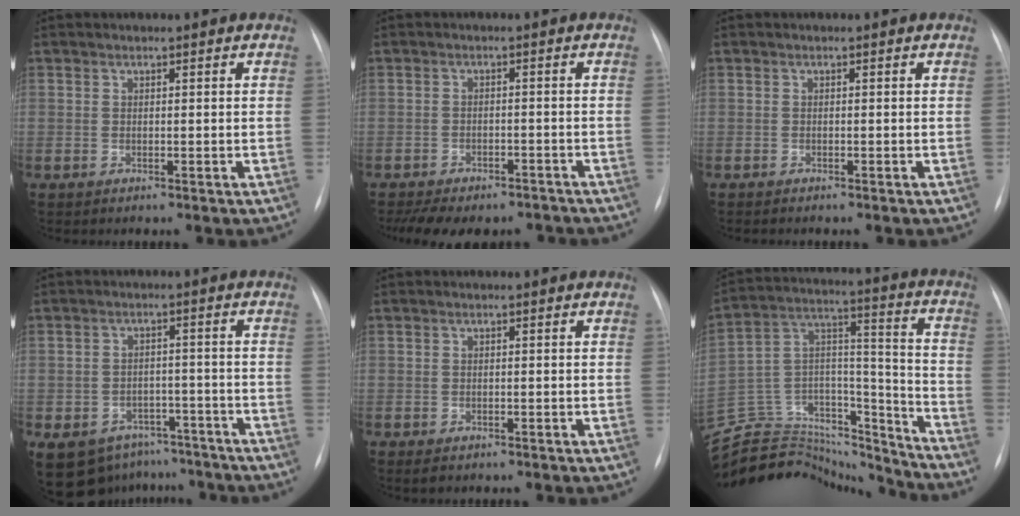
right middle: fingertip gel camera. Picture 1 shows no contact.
{"total": 12.7, "force": [-10.6, 5.2, 4.7], "torque": [-0.090, 0.011, -0.135]}
{"total": 1.4, "force": [-1.2, 0.3, 0.6], "torque": [-0.011, -0.003, -0.013]}
{"total": 13.4, "force": [-9.5, 8.7, 3.6], "torque": [-0.078, 0.016, -0.118]}
{"total": 1.6, "force": [-1.1, 0.9, 0.7], "torque": [-0.011, 0.000, -0.011]}
{"total": 30.4, "force": [-27.9, 9.0, 8.2], "torque": [-0.181, 0.038, -0.418]}